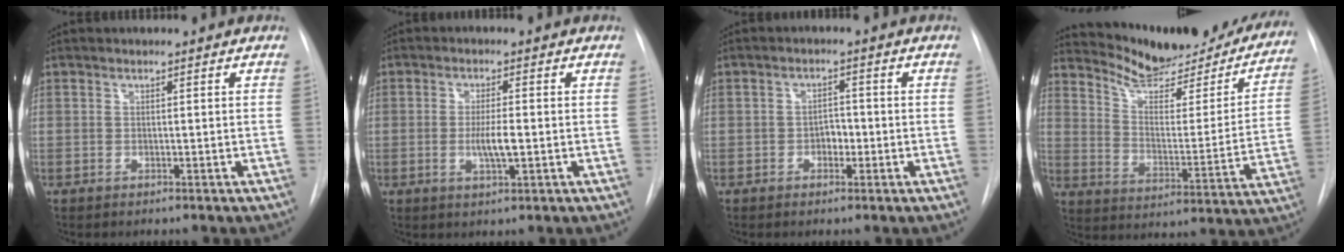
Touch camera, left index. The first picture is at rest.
{"total": 4.0, "force": [-0.8, 0.5, 3.9], "torque": [-0.073, -0.007, -0.013]}
{"total": 2.4, "force": [-1.0, 1.5, 1.6], "torque": [-0.017, 0.006, -0.015]}
{"total": 22.4, "force": [20.5, 5.3, 7.2], "torque": [-0.093, -0.050, 0.271]}